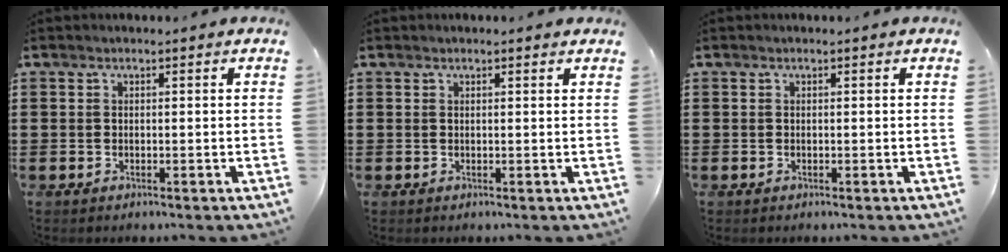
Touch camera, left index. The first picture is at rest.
{"total": 0.6, "force": [0.4, 0.1, 0.4], "torque": [-0.009, -0.001, 0.008]}
{"total": 0.0}